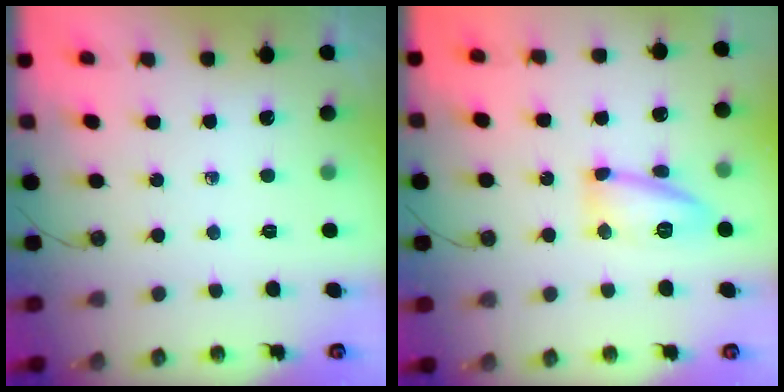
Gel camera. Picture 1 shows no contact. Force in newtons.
{"total": 12.0, "press": 12.0, "slide": 0.7}